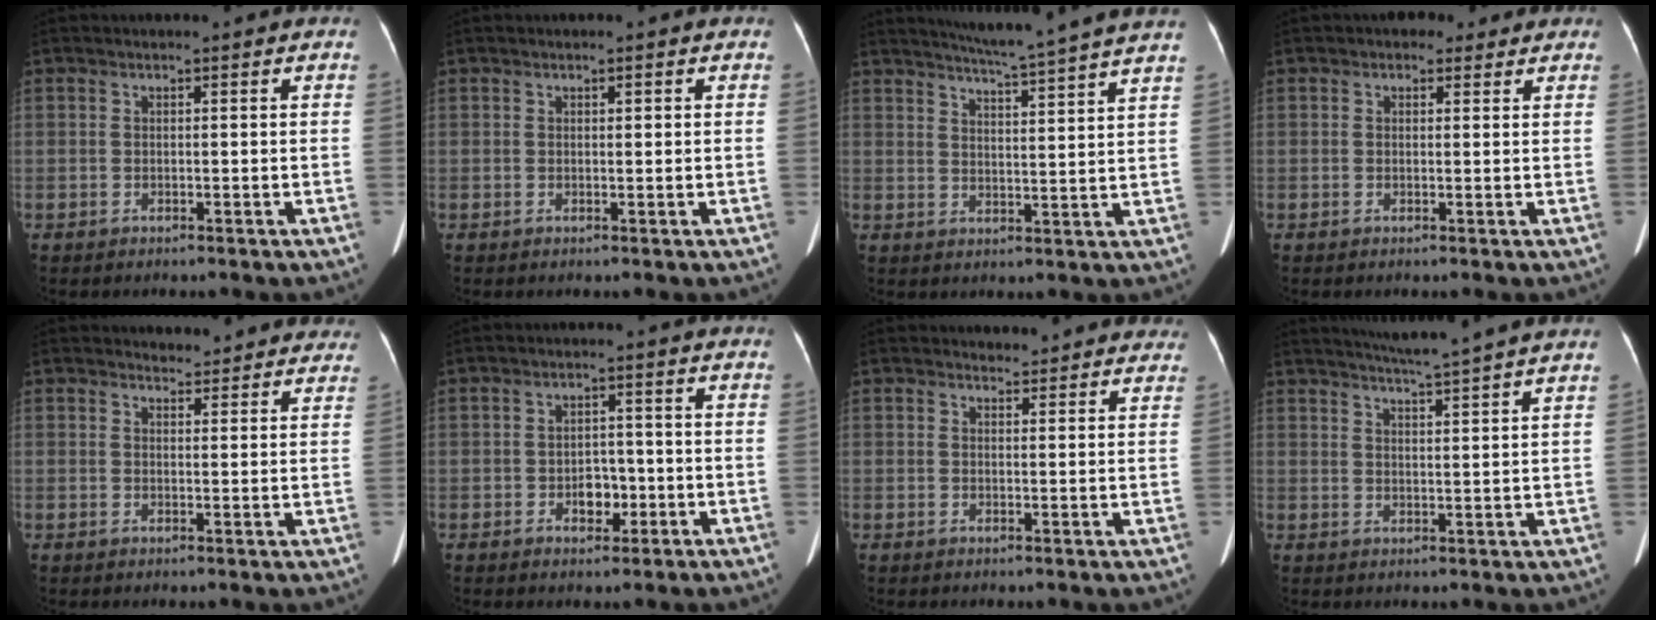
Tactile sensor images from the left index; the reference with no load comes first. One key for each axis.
{"total": 0.7, "fx": 0.3, "fy": 0.2, "fz": 0.6, "tx": -0.008, "ty": 0.000, "tz": 0.005}
{"total": 14.6, "fx": 13.0, "fy": -1.8, "fz": 6.4, "tx": -0.108, "ty": -0.022, "tz": 0.164}
{"total": 2.6, "fx": 1.7, "fy": 1.9, "fz": 0.8, "tx": -0.007, "ty": 0.013, "tz": 0.020}
{"total": 7.9, "fx": 7.6, "fy": 2.1, "fz": 0.7, "tx": 0.020, "ty": 0.002, "tz": 0.067}
{"total": 3.7, "fx": -1.3, "fy": 2.5, "fz": 2.5, "tx": -0.033, "ty": 0.009, "tz": -0.017}
{"total": 7.4, "fx": 7.1, "fy": 2.0, "fz": 0.8, "tx": 0.018, "ty": 0.003, "tz": 0.059}
{"total": 9.6, "fx": 8.5, "fy": -1.7, "fz": 4.0, "tx": -0.068, "ty": 0.004, "tz": 0.115}